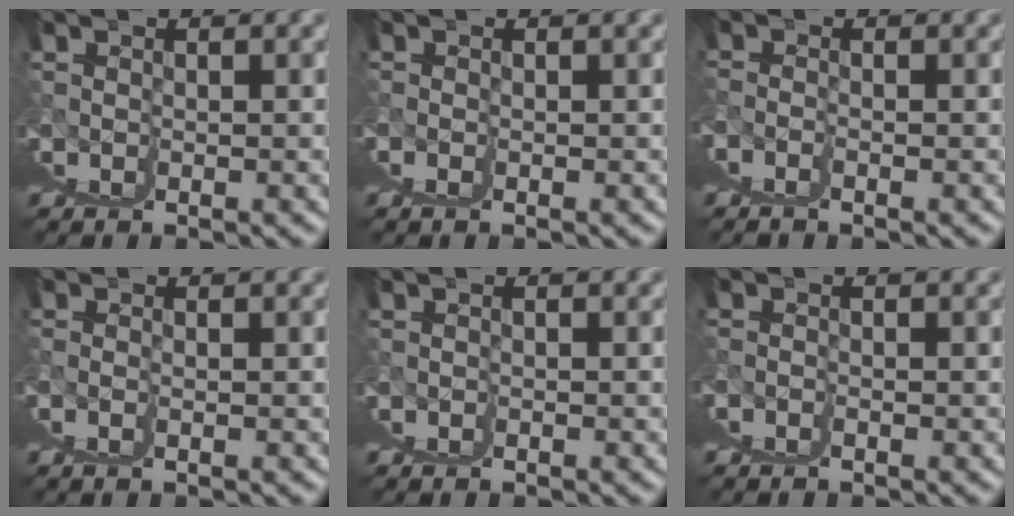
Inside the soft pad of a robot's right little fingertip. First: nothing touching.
{"total": 0.0}
{"total": 1.1, "force": [0.7, -0.8, 0.2], "torque": [0.003, 0.012, 0.011]}
{"total": 0.0}
{"total": 1.1, "force": [-0.1, -0.9, -0.6], "torque": [0.011, 0.002, -0.002]}
{"total": 0.9, "force": [0.2, -0.9, -0.2], "torque": [0.006, 0.007, 0.004]}